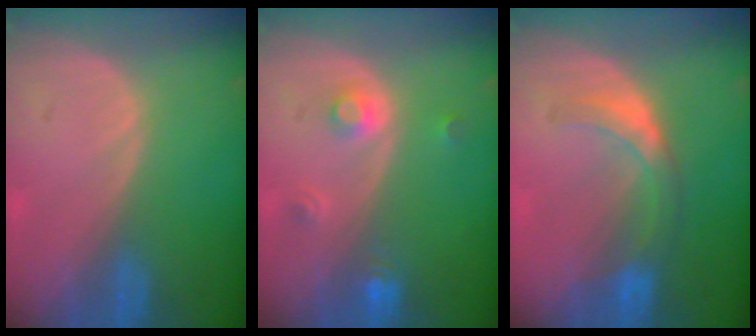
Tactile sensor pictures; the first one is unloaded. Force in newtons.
{"total": 3.0, "press": 2.8, "slide": 1.2}
{"total": 6.0, "press": 5.4, "slide": 2.6}